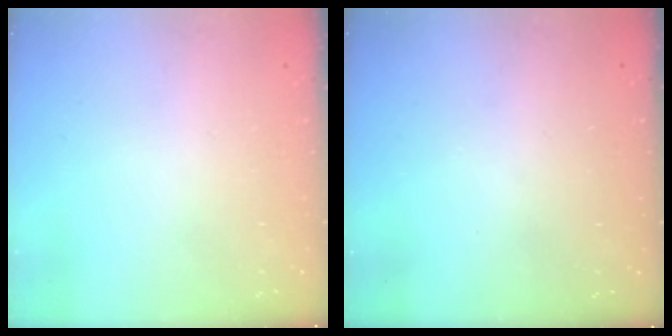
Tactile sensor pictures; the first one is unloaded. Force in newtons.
{"total": 3.1, "press": 2.9, "slide": 1.0}